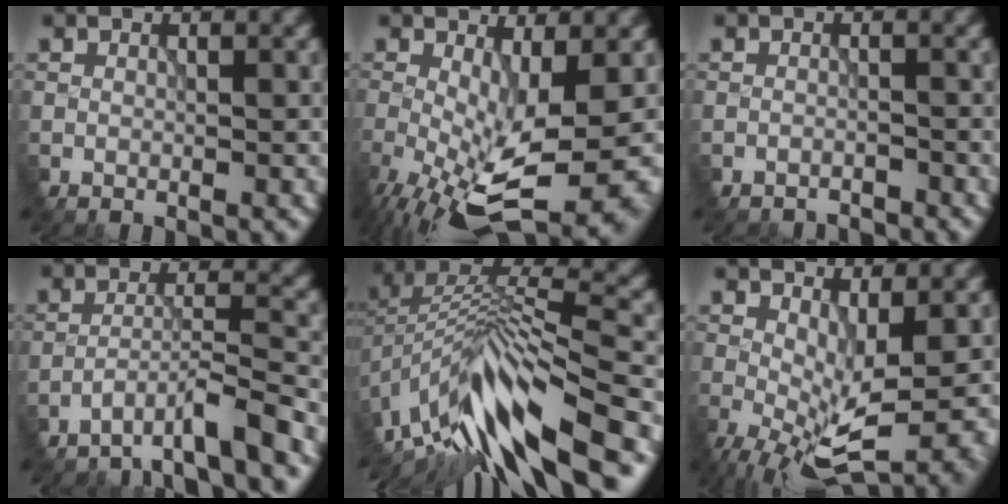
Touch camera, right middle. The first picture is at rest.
{"total": 9.5, "force": [-3.9, 2.8, 8.2], "torque": [-0.175, -0.027, -0.056]}
{"total": 2.3, "force": [-2.1, -0.1, -0.7], "torque": [0.013, 0.006, -0.035]}
{"total": 4.5, "force": [-4.0, 0.1, 2.0], "torque": [-0.035, 0.018, -0.078]}
{"total": 12.0, "force": [-6.9, 3.5, 9.3], "torque": [-0.189, 0.024, -0.115]}
{"total": 6.8, "force": [-2.2, 2.0, 6.2], "torque": [-0.124, -0.006, -0.034]}